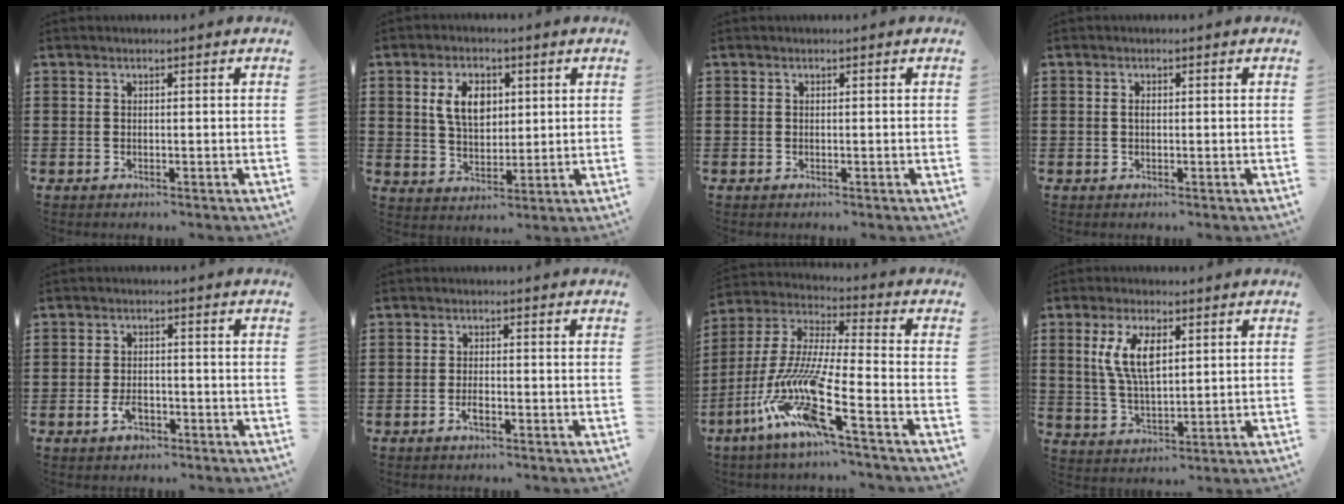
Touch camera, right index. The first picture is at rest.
{"total": 6.5, "force": [1.8, 4.2, 4.7], "torque": [-0.104, 0.010, 0.026]}
{"total": 0.0}
{"total": 0.8, "force": [0.0, 0.4, 0.7], "torque": [-0.016, 0.000, 0.000]}
{"total": 3.2, "force": [-1.4, 1.8, 2.2], "torque": [-0.050, -0.002, -0.028]}
{"total": 1.8, "force": [-0.9, 0.5, 1.5], "torque": [-0.027, -0.001, -0.016]}
{"total": 14.2, "force": [-8.6, 1.5, 11.2], "torque": [-0.252, -0.015, -0.170]}
{"total": 7.8, "force": [2.4, 3.3, 6.6], "torque": [-0.144, 0.006, 0.040]}